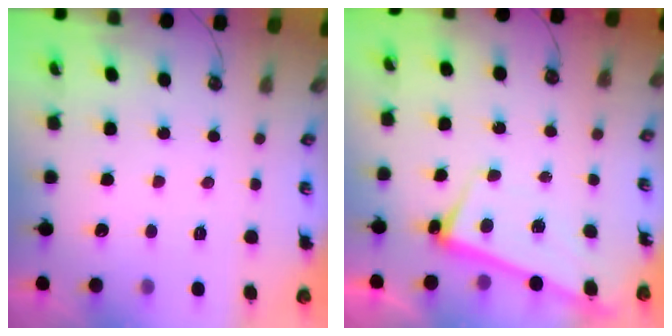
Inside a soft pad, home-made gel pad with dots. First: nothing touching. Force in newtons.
{"total": 2.6, "press": 2.5, "slide": 0.8}